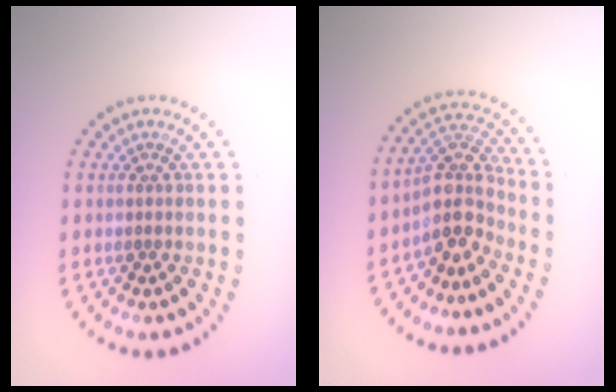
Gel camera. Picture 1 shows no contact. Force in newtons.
{"total": 3.9, "press": 3.1, "slide": 2.3}